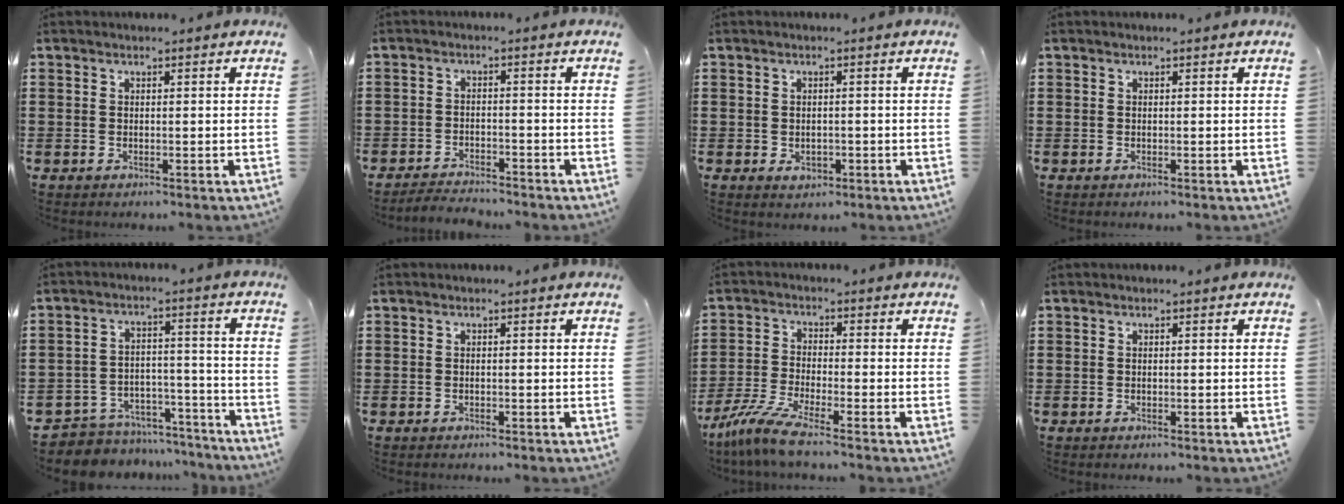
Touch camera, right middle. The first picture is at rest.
{"total": 3.1, "force": [-3.0, 0.5, 0.0], "torque": [-0.007, 0.001, -0.066]}
{"total": 1.7, "force": [-0.5, 1.1, 1.2], "torque": [-0.025, 0.000, -0.009]}
{"total": 0.0}
{"total": 6.0, "force": [-5.8, 1.4, 0.1], "torque": [-0.004, 0.022, -0.118]}
{"total": 0.0}
{"total": 6.0, "force": [-4.8, 0.2, 3.6], "torque": [-0.094, -0.021, -0.098]}
{"total": 0.0}